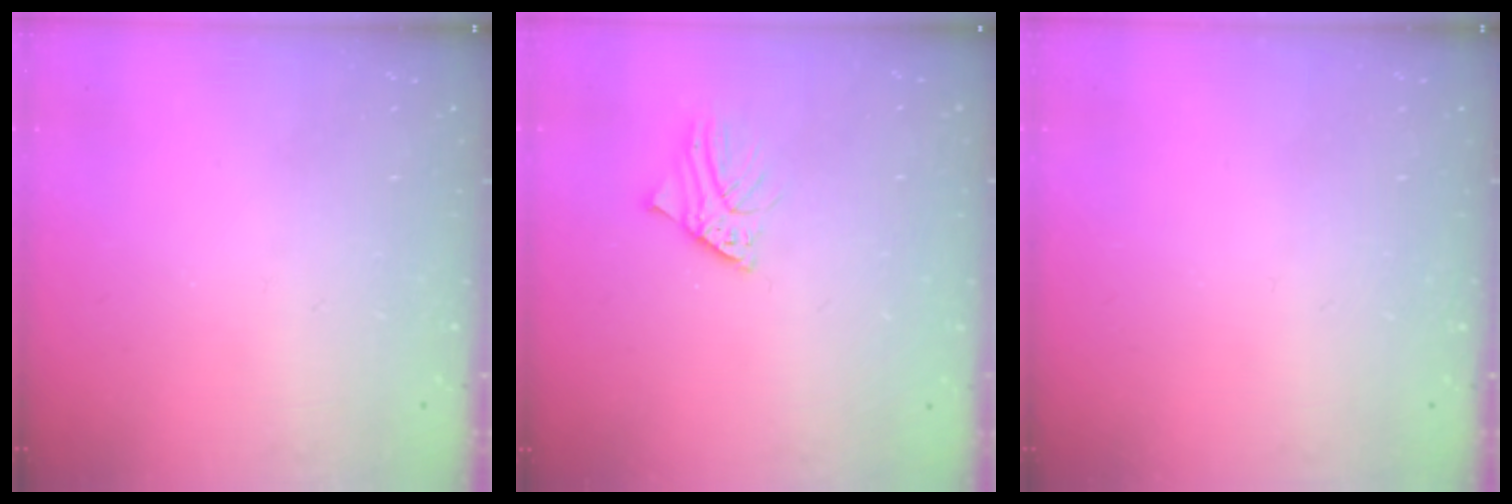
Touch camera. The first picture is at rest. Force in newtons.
{"total": 2.6, "press": 2.6, "slide": 0.4}
{"total": 0.0}